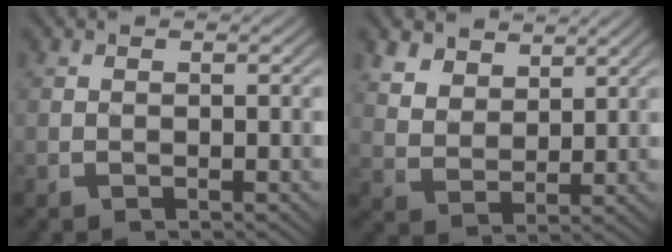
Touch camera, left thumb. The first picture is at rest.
{"total": 4.7, "force": [3.0, 2.7, 2.3], "torque": [-0.044, -0.014, 0.065]}